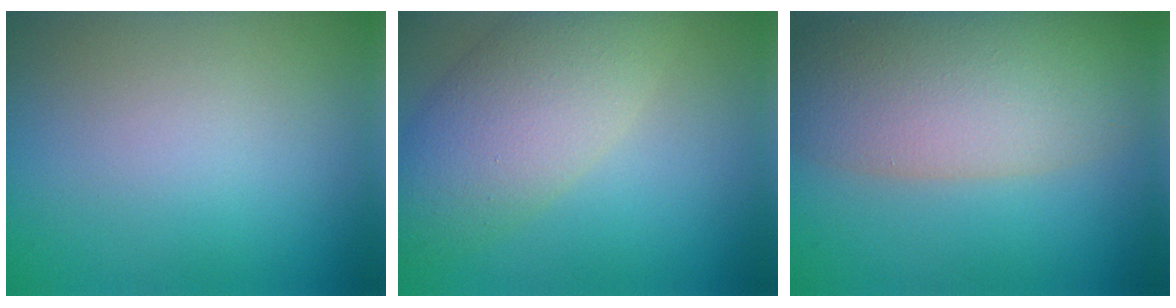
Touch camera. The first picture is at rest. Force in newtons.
{"total": 6.6, "press": 6.6, "slide": 0.4}
{"total": 9.0, "press": 9.0, "slide": 0.6}